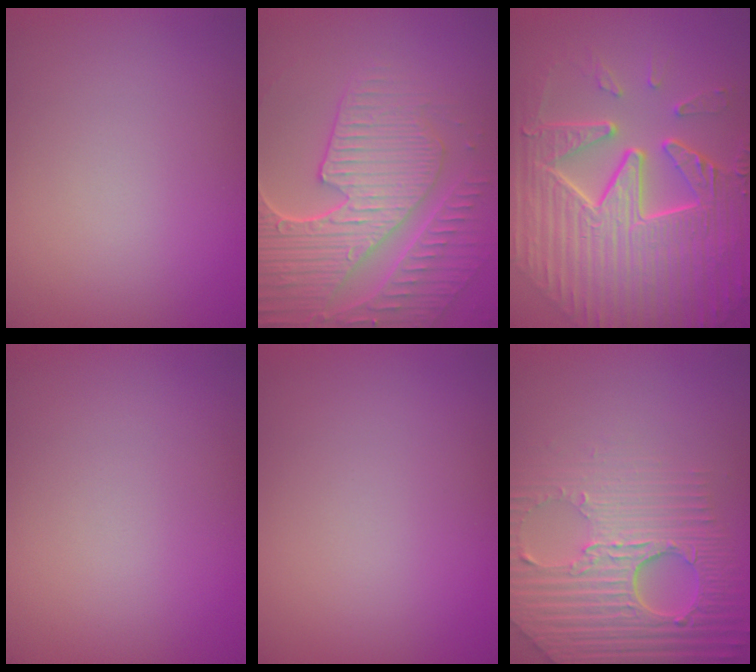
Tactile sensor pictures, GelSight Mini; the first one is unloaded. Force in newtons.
{"total": 9.2, "press": 6.6, "slide": 6.4}
{"total": 11.1, "press": 7.5, "slide": 8.1}
{"total": 0.0}
{"total": 0.0}
{"total": 8.9, "press": 6.0, "slide": 6.6}